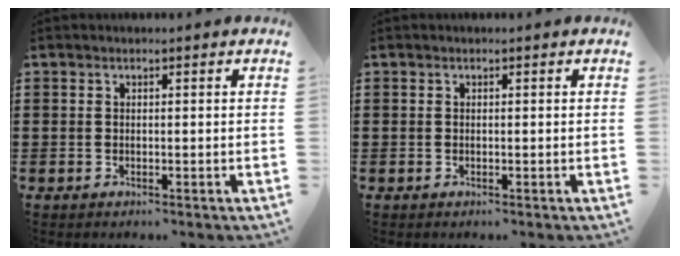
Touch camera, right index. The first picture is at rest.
{"total": 0.0}